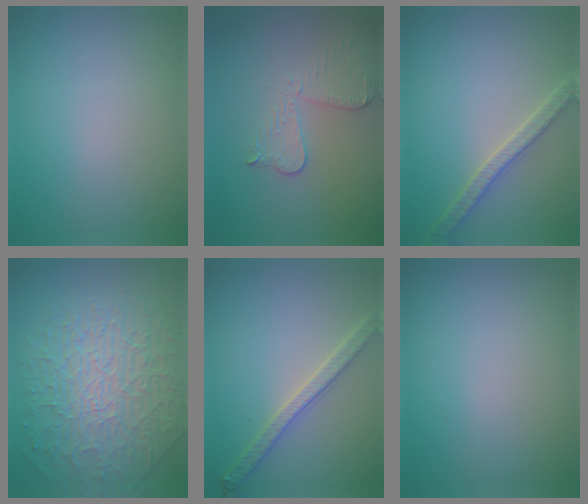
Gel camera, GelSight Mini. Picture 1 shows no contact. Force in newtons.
{"total": 3.6, "press": 3.2, "slide": 1.7}
{"total": 2.8, "press": 2.8, "slide": 0.6}
{"total": 10.1, "press": 6.6, "slide": 7.6}
{"total": 3.2, "press": 3.0, "slide": 1.0}
{"total": 0.0}